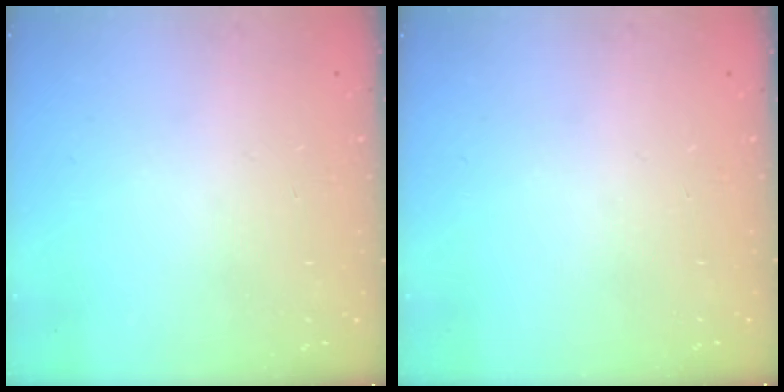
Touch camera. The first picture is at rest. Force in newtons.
{"total": 0.0}